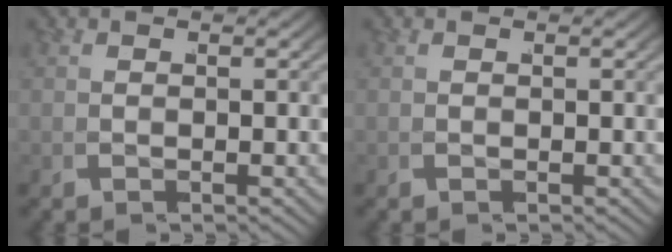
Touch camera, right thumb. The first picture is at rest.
{"total": 0.0}